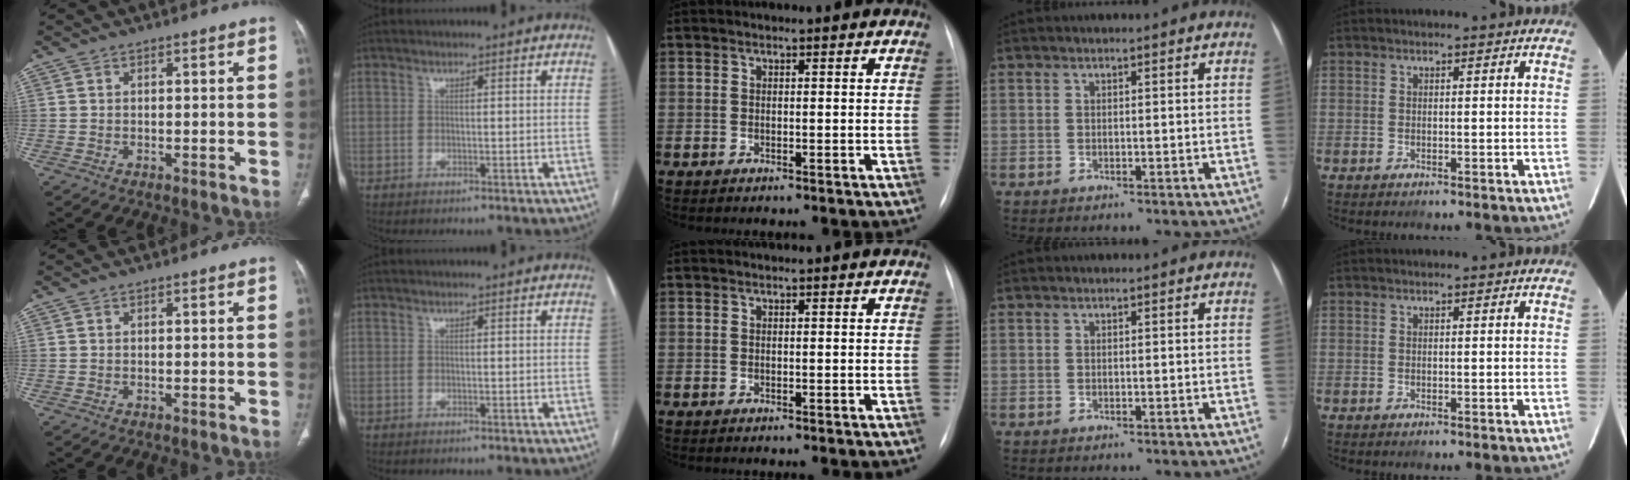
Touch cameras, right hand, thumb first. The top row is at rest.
{}